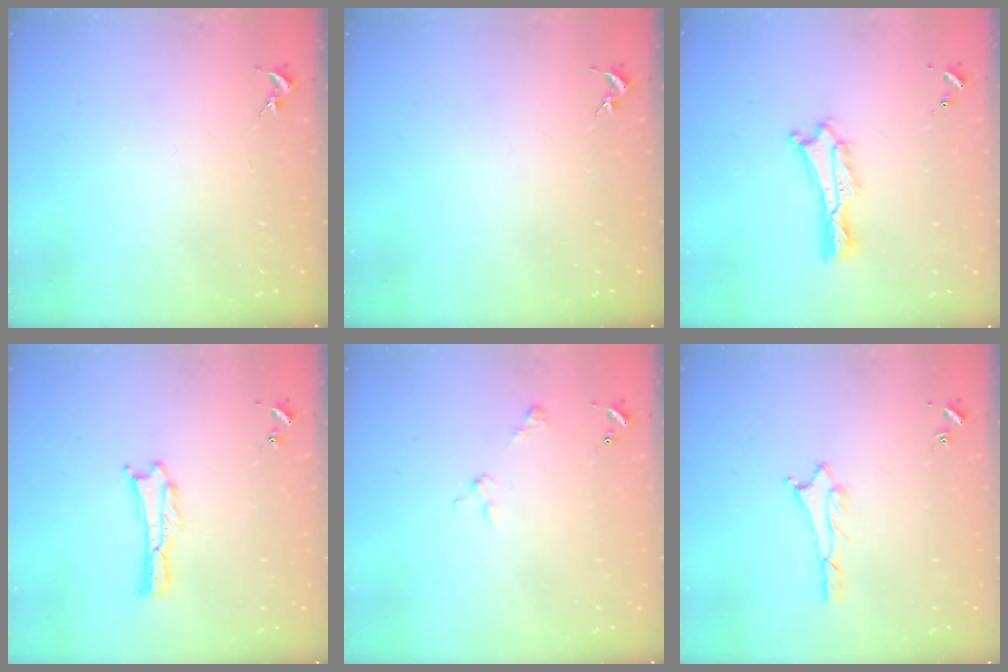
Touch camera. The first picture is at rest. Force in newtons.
{"total": 0.0}
{"total": 1.3, "press": 1.3, "slide": 0.2}
{"total": 0.0}
{"total": 3.0, "press": 3.0, "slide": 0.3}
{"total": 1.0, "press": 1.0, "slide": 0.1}